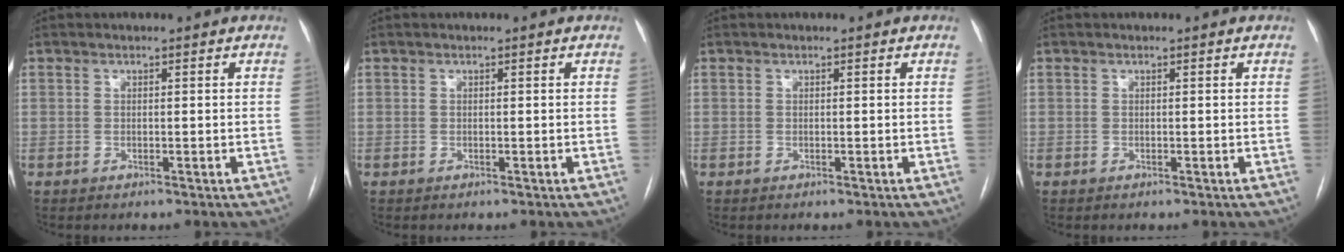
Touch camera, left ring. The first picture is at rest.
{"total": 0.0}
{"total": 0.0}
{"total": 0.0}